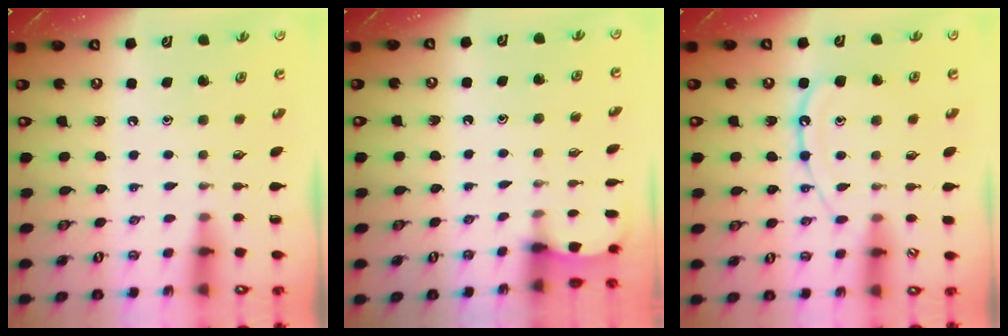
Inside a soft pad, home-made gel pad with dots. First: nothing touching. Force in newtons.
{"total": 1.3, "press": 1.3, "slide": 0.1}
{"total": 11.6, "press": 11.5, "slide": 1.1}